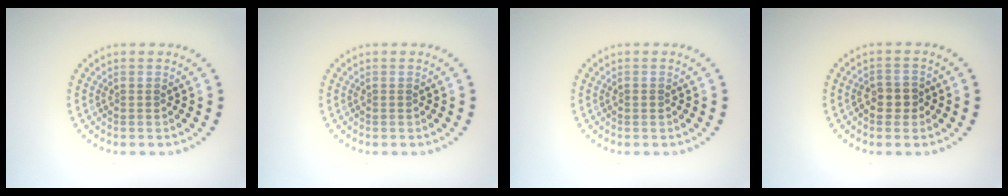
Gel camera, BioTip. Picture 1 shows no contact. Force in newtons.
{"total": 0.0}
{"total": 0.5, "press": 0.5, "slide": 0.2}
{"total": 1.7, "press": 1.6, "slide": 0.5}